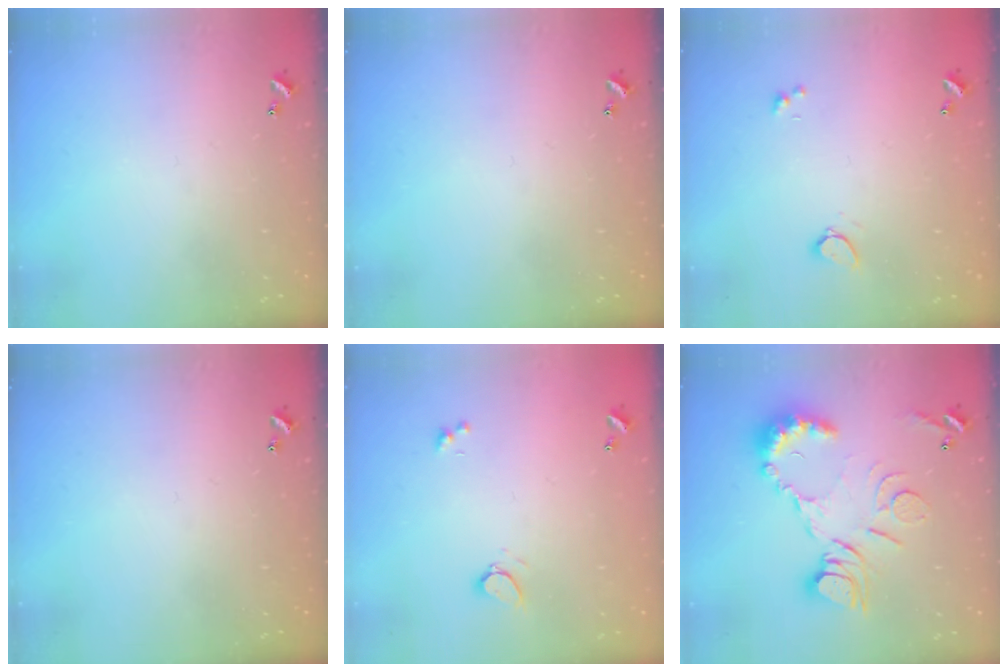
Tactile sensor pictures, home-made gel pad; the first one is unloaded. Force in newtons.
{"total": 0.0}
{"total": 0.6, "press": 0.6, "slide": 0.2}
{"total": 0.0}
{"total": 0.8, "press": 0.5, "slide": 0.6}
{"total": 15.7, "press": 15.6, "slide": 1.9}